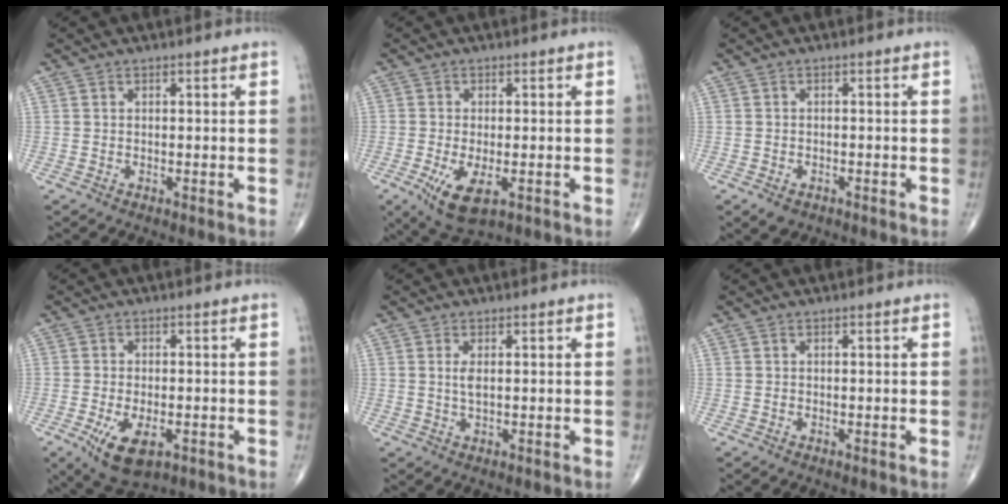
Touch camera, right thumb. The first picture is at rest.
{"total": 7.5, "force": [-2.6, 3.2, 6.2], "torque": [-0.116, -0.017, -0.038]}
{"total": 2.4, "force": [-1.3, 1.6, 1.3], "torque": [-0.017, 0.003, -0.014]}
{"total": 8.4, "force": [-3.2, 4.2, 6.6], "torque": [-0.114, -0.004, -0.045]}
{"total": 2.2, "force": [0.4, 0.8, 2.0], "torque": [-0.043, -0.002, 0.012]}
{"total": 0.0}